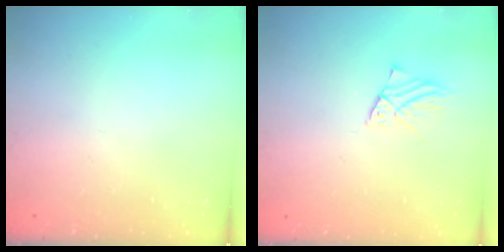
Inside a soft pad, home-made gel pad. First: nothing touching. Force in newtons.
{"total": 1.7, "press": 1.7, "slide": 0.2}